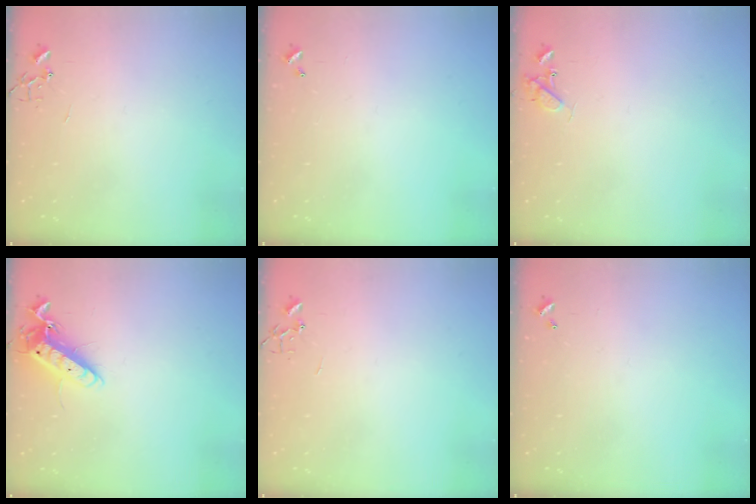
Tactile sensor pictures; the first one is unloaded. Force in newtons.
{"total": 0.0}
{"total": 8.6, "press": 8.6, "slide": 0.7}
{"total": 13.0, "press": 12.9, "slide": 1.9}
{"total": 0.0}
{"total": 0.0}